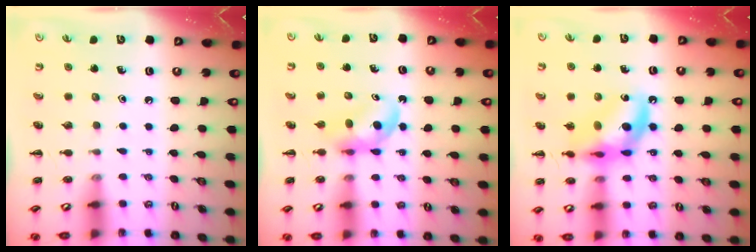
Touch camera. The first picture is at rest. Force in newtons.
{"total": 4.8, "press": 4.6, "slide": 1.3}
{"total": 15.0, "press": 14.7, "slide": 3.1}